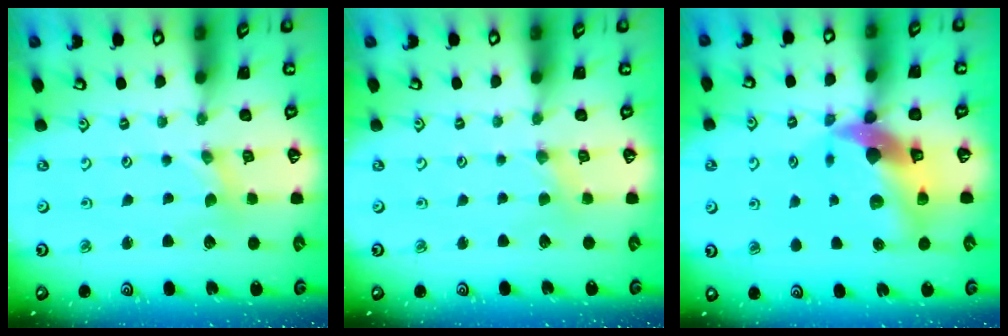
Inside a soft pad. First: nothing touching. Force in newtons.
{"total": 2.3, "press": 2.3, "slide": 0.4}
{"total": 14.2, "press": 14.0, "slide": 1.9}